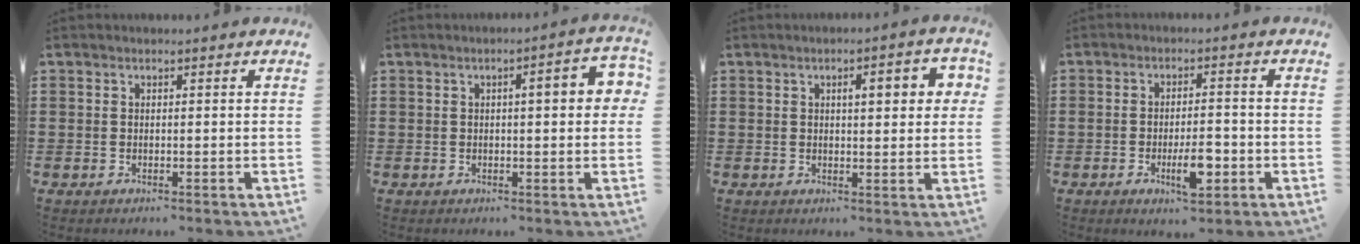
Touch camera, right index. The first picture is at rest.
{"total": 4.2, "force": [0.6, 0.9, 4.1], "torque": [-0.059, 0.001, 0.003]}
{"total": 4.0, "force": [1.0, 1.1, 3.8], "torque": [-0.057, 0.001, 0.009]}
{"total": 5.8, "force": [-2.0, 1.8, 5.1], "torque": [-0.089, 0.002, -0.032]}